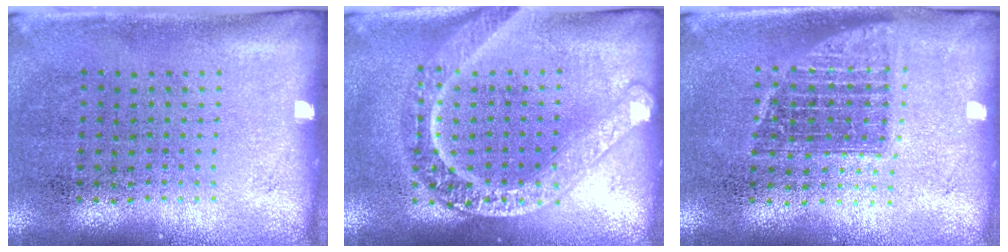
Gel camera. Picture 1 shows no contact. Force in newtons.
{"total": 3.3, "press": 3.3, "slide": 0.4}
{"total": 1.3, "press": 1.1, "slide": 0.8}